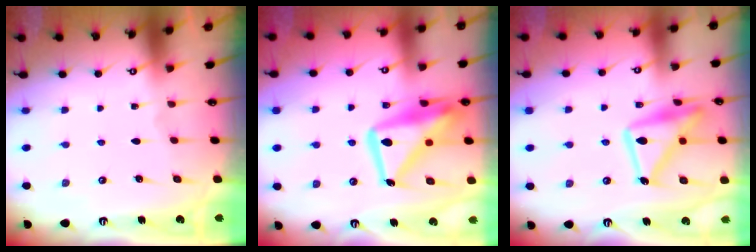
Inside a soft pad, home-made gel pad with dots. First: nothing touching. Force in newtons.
{"total": 18.9, "press": 18.8, "slide": 1.9}
{"total": 16.7, "press": 16.6, "slide": 1.1}